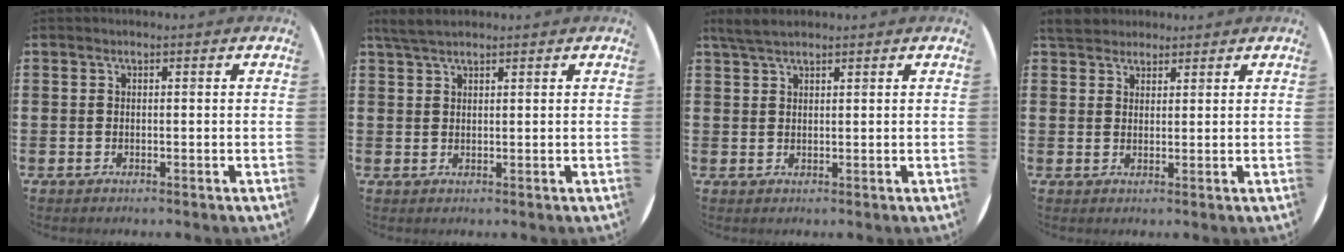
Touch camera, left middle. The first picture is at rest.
{"total": 2.7, "force": [2.3, 0.6, 1.3], "torque": [-0.029, 0.007, 0.043]}
{"total": 2.7, "force": [2.3, 0.7, 1.3], "torque": [-0.030, 0.007, 0.043]}
{"total": 3.6, "force": [3.4, 1.3, 0.5], "torque": [-0.011, -0.001, 0.063]}